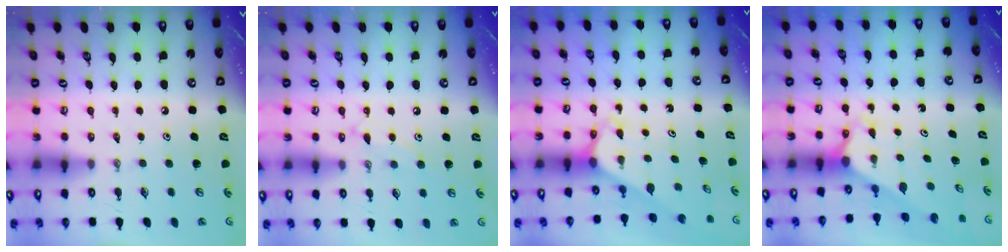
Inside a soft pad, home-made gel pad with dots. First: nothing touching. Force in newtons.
{"total": 8.3, "press": 8.3, "slide": 0.6}
{"total": 2.7, "press": 2.7, "slide": 0.2}
{"total": 2.7, "press": 2.7, "slide": 0.1}